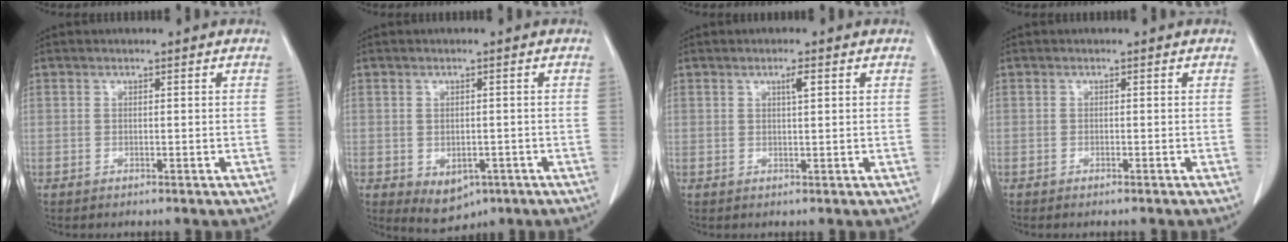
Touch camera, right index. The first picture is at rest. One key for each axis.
{"total": 4.8, "fx": -2.0, "fy": 3.3, "fz": 2.8, "tx": -0.040, "ty": -0.003, "tz": -0.013}
{"total": 1.6, "fx": 0.7, "fy": 0.1, "fz": 1.5, "tx": -0.027, "ty": 0.000, "tz": 0.011}
{"total": 0.6, "fx": -0.5, "fy": -0.2, "fz": 0.3, "tx": -0.006, "ty": 0.001, "tz": -0.009}